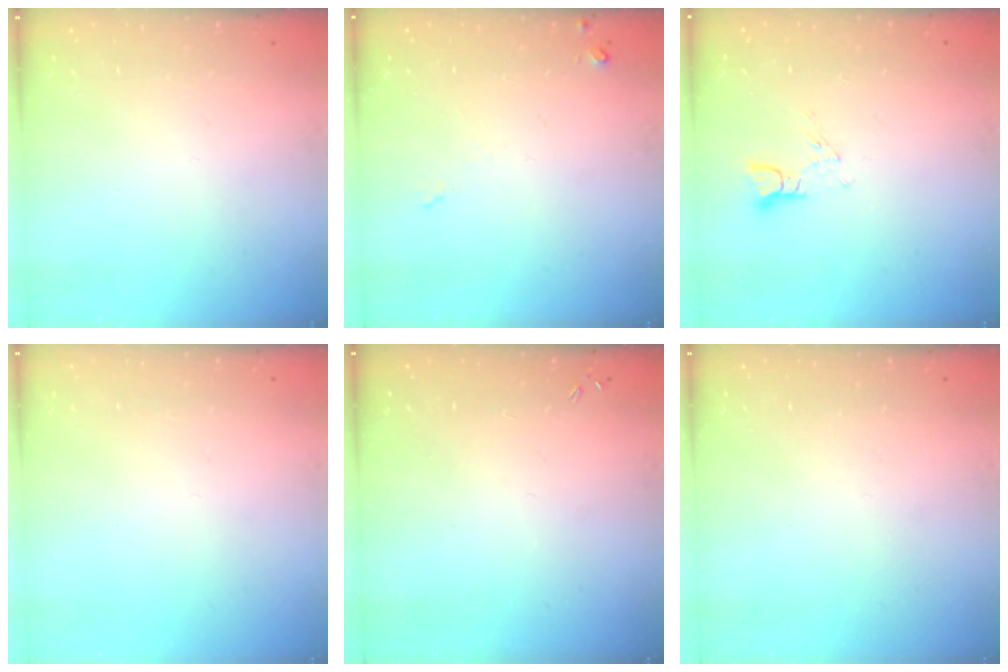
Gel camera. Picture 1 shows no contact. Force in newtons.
{"total": 3.5, "press": 3.4, "slide": 0.6}
{"total": 3.5, "press": 3.5, "slide": 0.3}
{"total": 0.0}
{"total": 0.0}
{"total": 0.0}